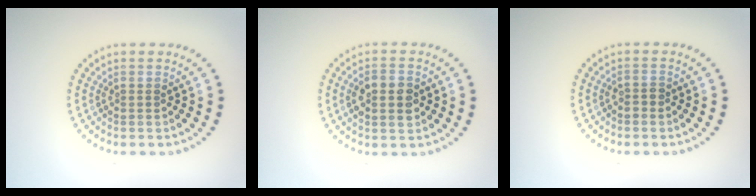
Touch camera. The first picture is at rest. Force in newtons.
{"total": 3.4, "press": 3.4, "slide": 0.2}
{"total": 0.9, "press": 0.9, "slide": 0.2}